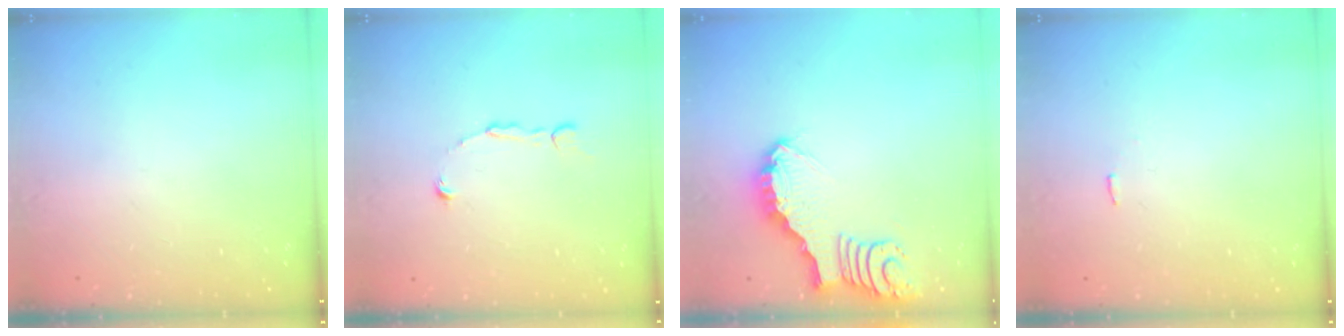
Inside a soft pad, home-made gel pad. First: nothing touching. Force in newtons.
{"total": 2.8, "press": 2.8, "slide": 0.1}
{"total": 3.0, "press": 3.0, "slide": 0.1}
{"total": 4.0, "press": 4.0, "slide": 0.4}